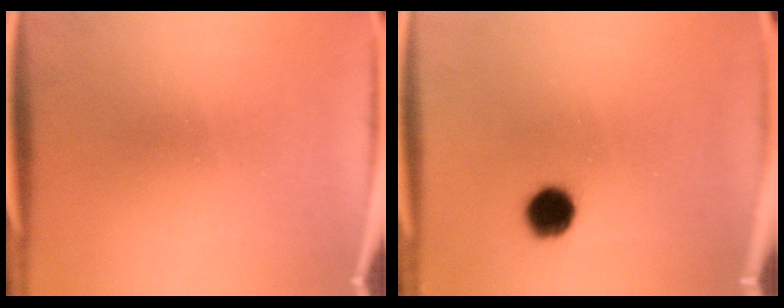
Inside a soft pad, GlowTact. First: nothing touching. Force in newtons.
{"total": 6.8}